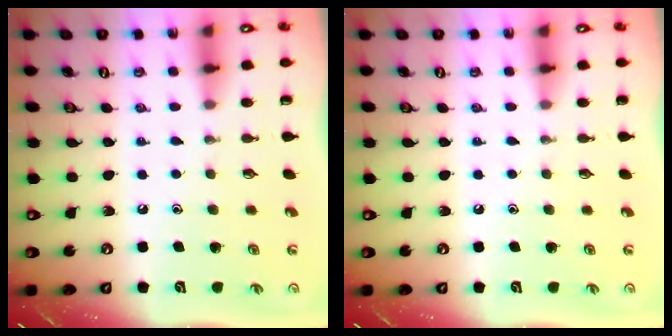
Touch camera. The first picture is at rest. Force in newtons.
{"total": 0.0}